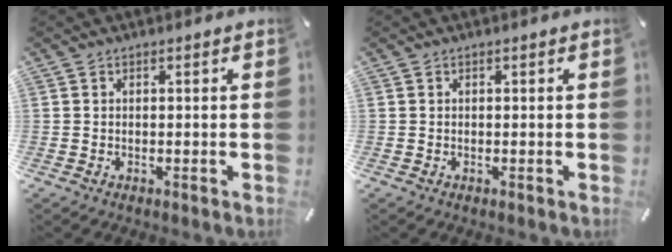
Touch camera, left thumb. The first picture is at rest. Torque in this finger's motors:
{"motor_torque": [-0.17, -0.17, -0.01, 0.08, 0.00]}